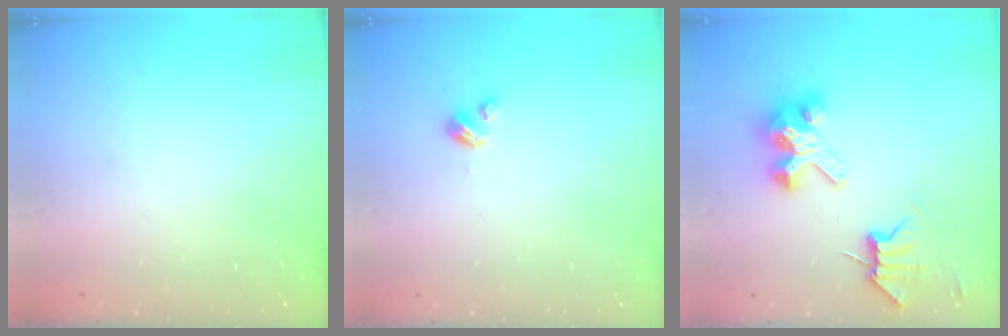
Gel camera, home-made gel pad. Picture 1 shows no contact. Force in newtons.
{"total": 2.7, "press": 2.7, "slide": 0.3}
{"total": 7.1, "press": 7.1, "slide": 0.7}